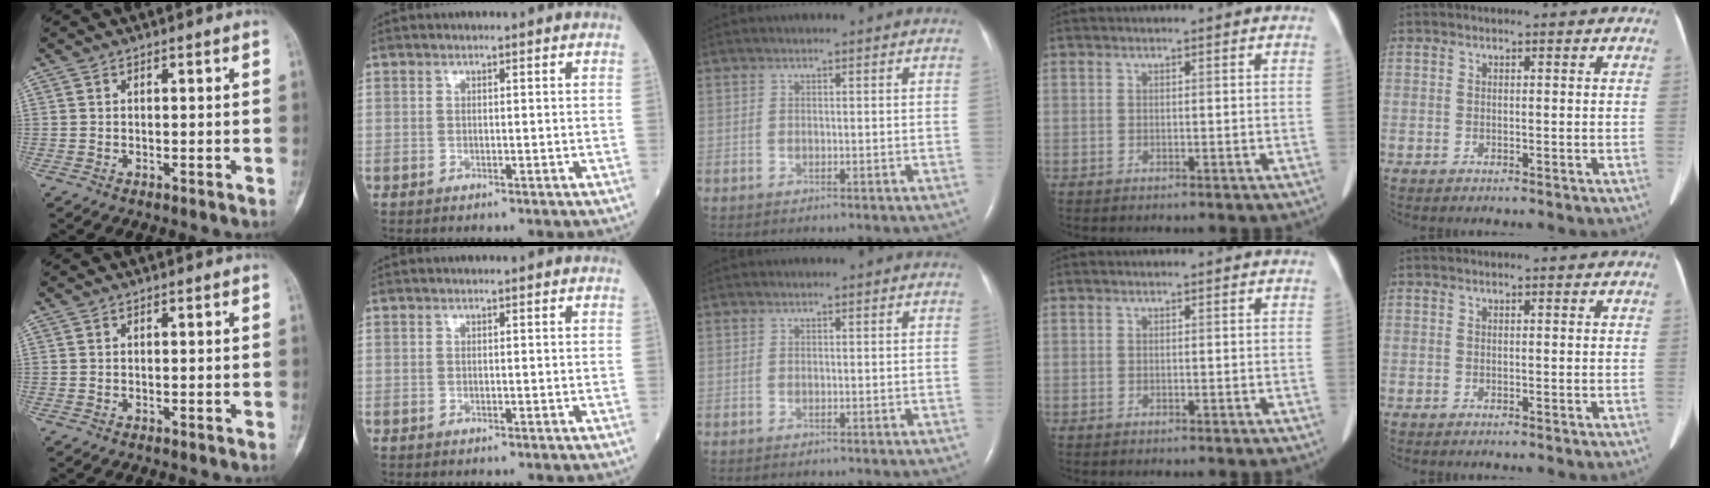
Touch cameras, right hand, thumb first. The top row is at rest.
{}